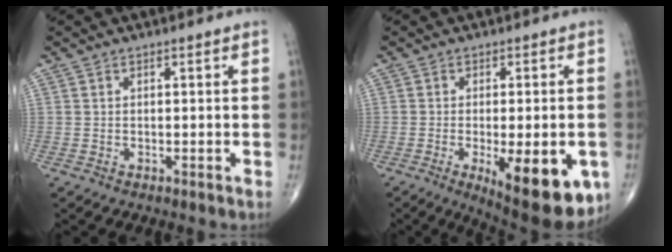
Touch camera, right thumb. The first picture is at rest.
{"total": 16.7, "force": [-5.8, 6.0, 14.4], "torque": [-0.153, -0.010, -0.065]}